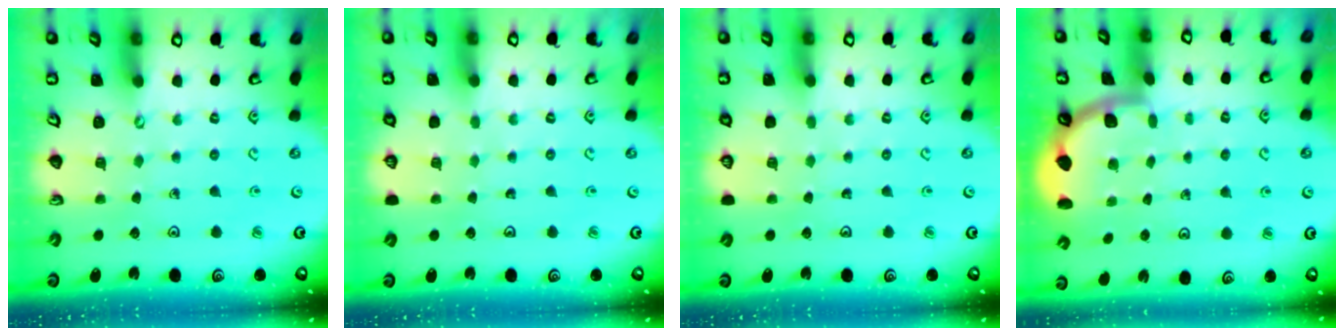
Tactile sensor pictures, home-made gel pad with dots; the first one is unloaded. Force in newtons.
{"total": 0.0}
{"total": 0.0}
{"total": 1.9, "press": 1.9, "slide": 0.0}